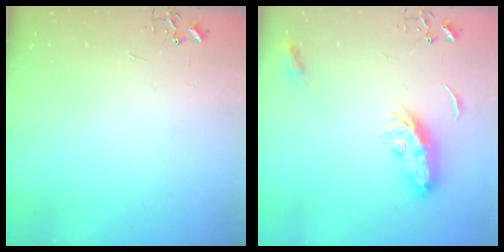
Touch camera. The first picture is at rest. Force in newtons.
{"total": 10.4, "press": 10.4, "slide": 0.1}